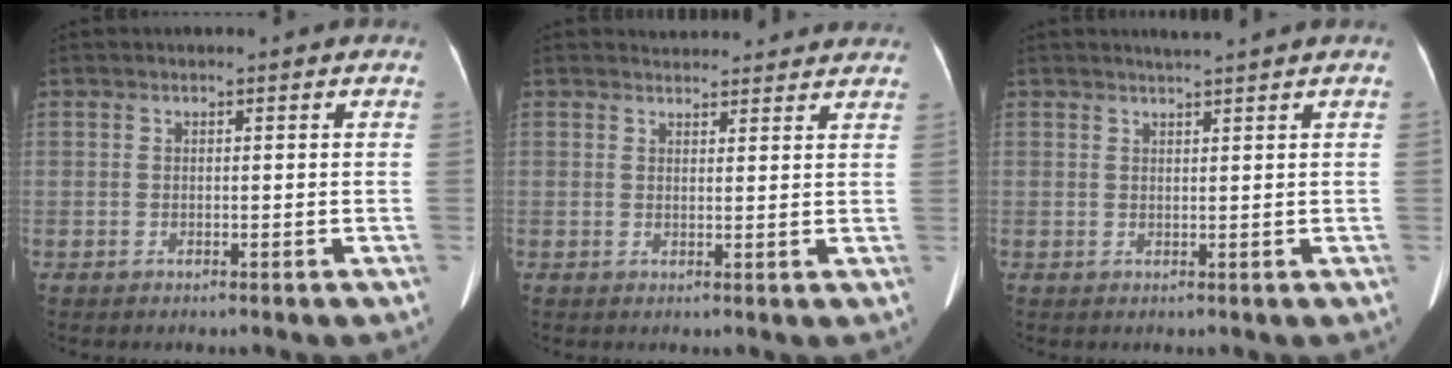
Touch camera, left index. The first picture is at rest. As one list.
[{"total": 7.8, "force": [7.5, 1.9, 1.4], "torque": [-0.005, 0.019, 0.075]}, {"total": 1.6, "force": [1.4, -0.7, 0.4], "torque": [-0.006, -0.001, 0.030]}]